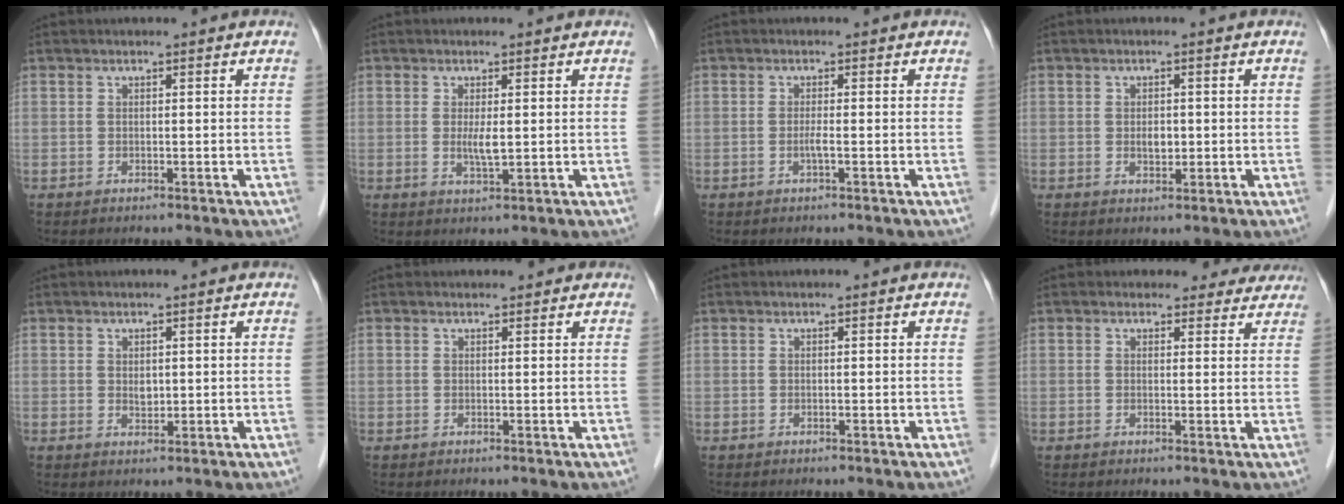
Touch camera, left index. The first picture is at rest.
{"total": 2.6, "force": [0.2, 0.4, 2.5], "torque": [-0.054, -0.006, 0.006]}
{"total": 1.1, "force": [-0.4, -0.1, 1.1], "torque": [-0.024, -0.001, -0.008]}
{"total": 2.0, "force": [-0.1, 1.2, 1.6], "torque": [-0.028, 0.000, 0.001]}
{"total": 1.5, "force": [0.3, 0.9, 1.1], "torque": [-0.019, -0.003, 0.009]}
{"total": 1.3, "force": [1.1, 0.7, 0.2], "torque": [-0.004, 0.006, 0.010]}
{"total": 0.0}
{"total": 4.9, "force": [4.3, 2.3, -0.2], "torque": [0.023, -0.002, 0.030]}